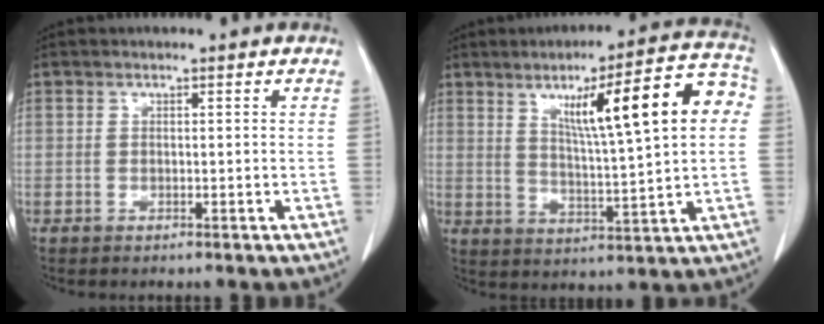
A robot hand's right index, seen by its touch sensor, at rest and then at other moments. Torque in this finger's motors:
{"motor_torque": [1.39, 0.75, 0.33, 0.14]}